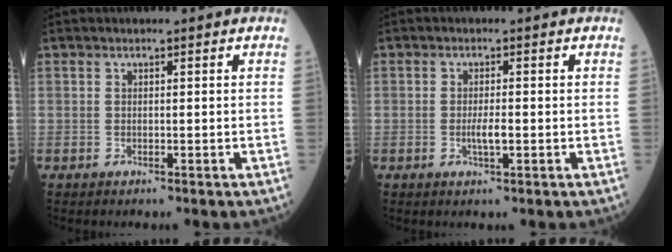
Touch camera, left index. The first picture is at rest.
{"total": 2.2, "force": [-0.5, 0.4, 2.1], "torque": [-0.043, -0.001, -0.008]}